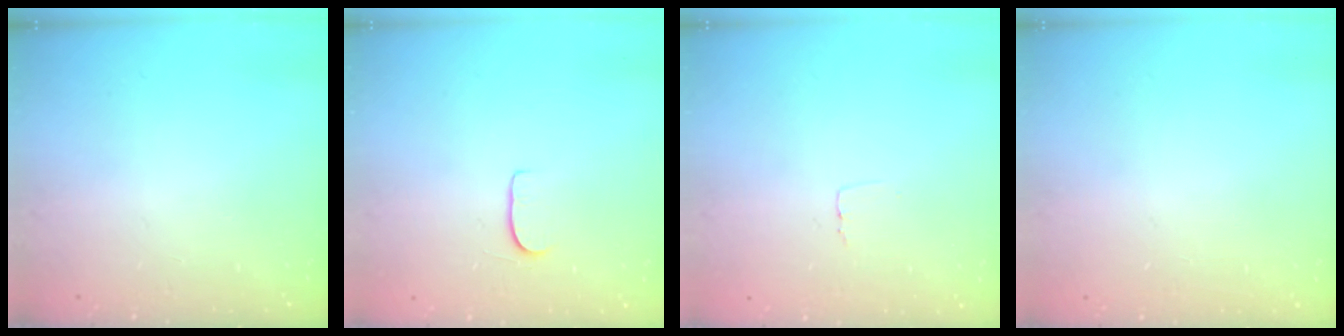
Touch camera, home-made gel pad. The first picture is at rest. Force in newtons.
{"total": 4.5, "press": 4.5, "slide": 0.4}
{"total": 2.6, "press": 2.6, "slide": 0.1}
{"total": 0.0}